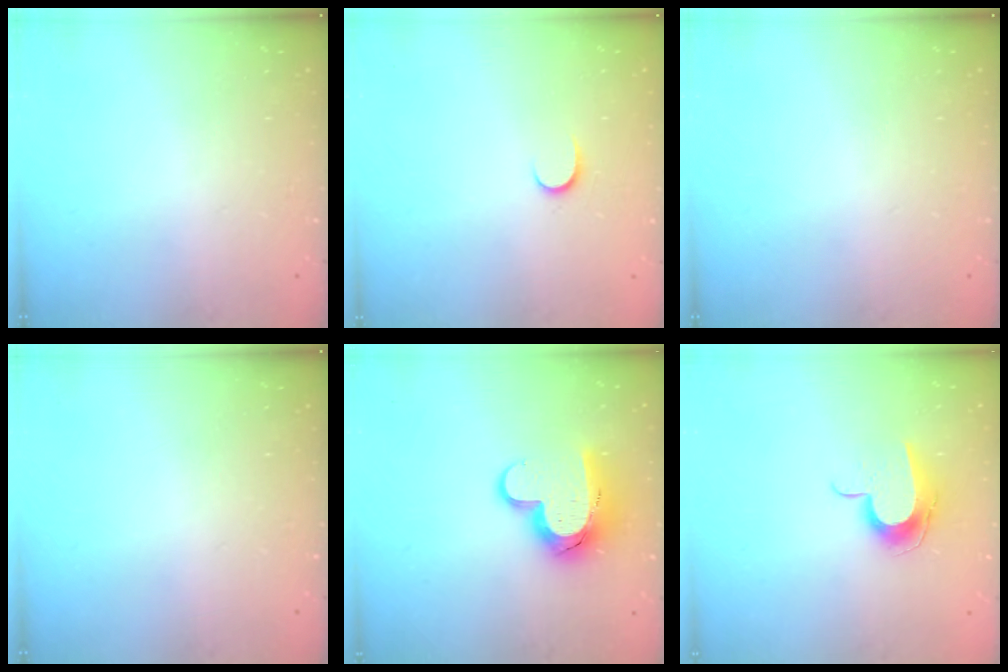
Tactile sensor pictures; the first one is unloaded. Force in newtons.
{"total": 3.8, "press": 3.8, "slide": 0.4}
{"total": 0.0}
{"total": 0.0}
{"total": 13.6, "press": 13.5, "slide": 1.3}
{"total": 10.1, "press": 10.1, "slide": 0.6}